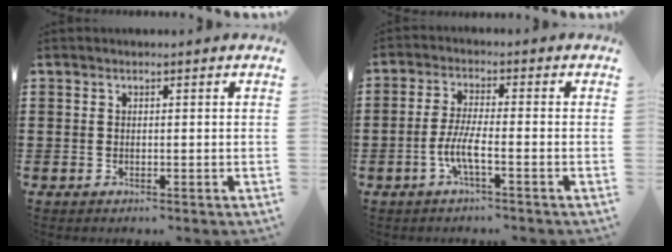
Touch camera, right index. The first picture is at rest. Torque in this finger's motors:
{"motor_torque": [-0.34, 1.22, 0.12, 0.09]}